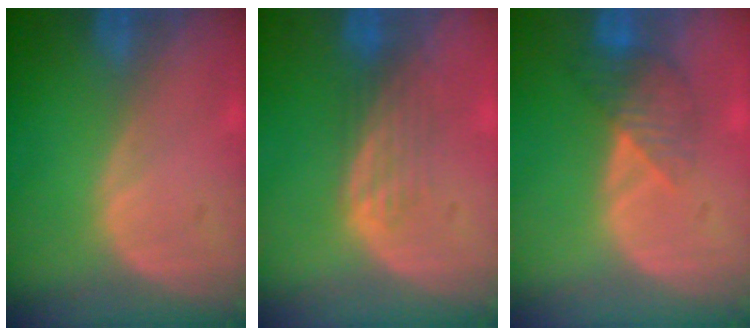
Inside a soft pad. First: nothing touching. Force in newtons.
{"total": 3.9, "press": 3.3, "slide": 2.2}
{"total": 4.0, "press": 4.0, "slide": 0.6}